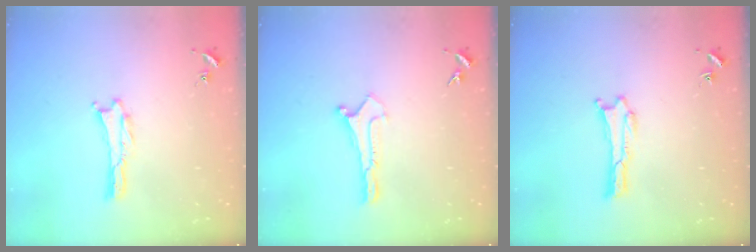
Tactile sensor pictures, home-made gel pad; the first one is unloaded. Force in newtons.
{"total": 0.0}
{"total": 0.0}